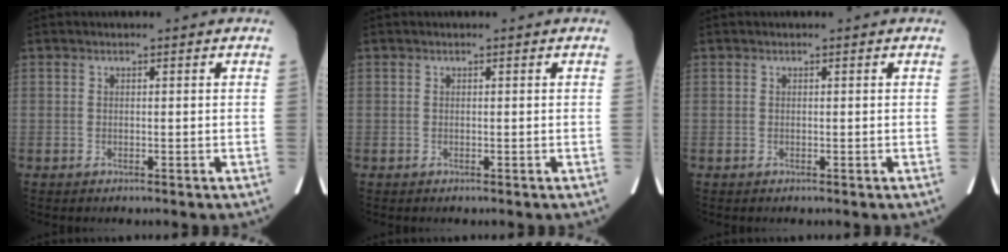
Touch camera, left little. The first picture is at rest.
{"total": 0.0}
{"total": 0.0}